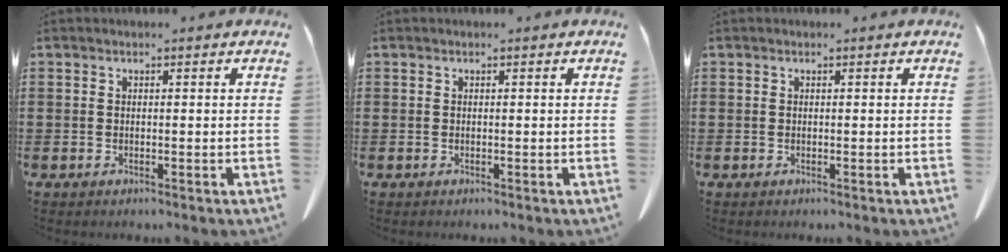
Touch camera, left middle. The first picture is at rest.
{"total": 0.0}
{"total": 0.0}